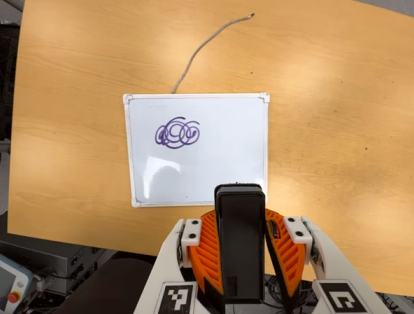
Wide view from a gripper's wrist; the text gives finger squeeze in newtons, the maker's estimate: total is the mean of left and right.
{"total": 7.7, "left": 5.9, "right": 9.4}